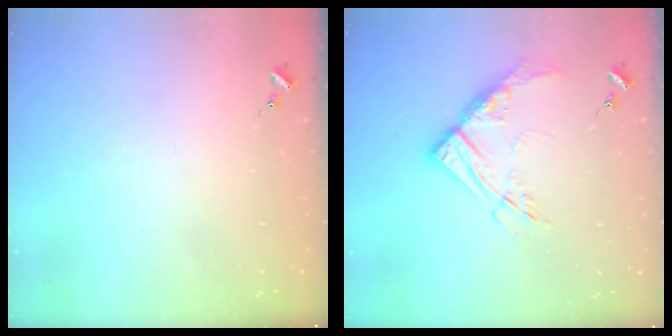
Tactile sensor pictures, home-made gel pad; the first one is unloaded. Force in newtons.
{"total": 12.7, "press": 12.6, "slide": 1.3}